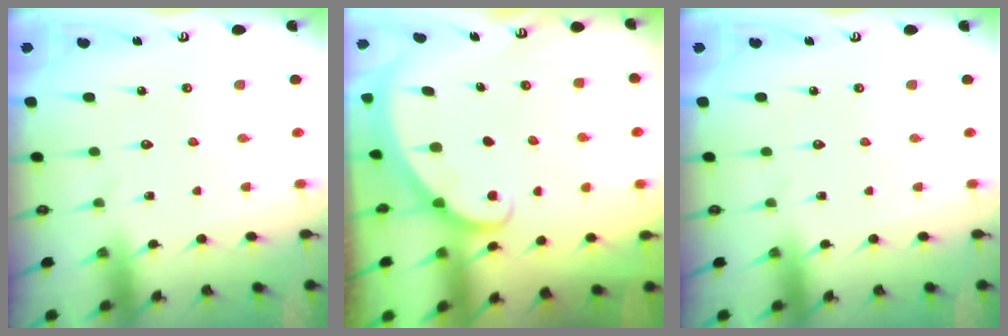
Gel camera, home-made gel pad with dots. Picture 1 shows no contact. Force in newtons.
{"total": 2.9, "press": 2.9, "slide": 0.2}
{"total": 0.0}